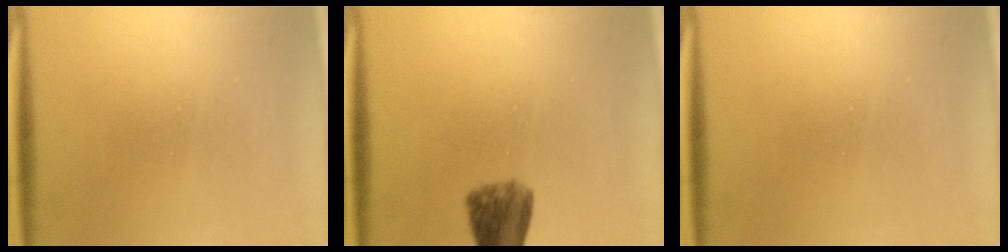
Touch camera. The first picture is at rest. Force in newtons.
{"total": 6.2}
{"total": 0.0}